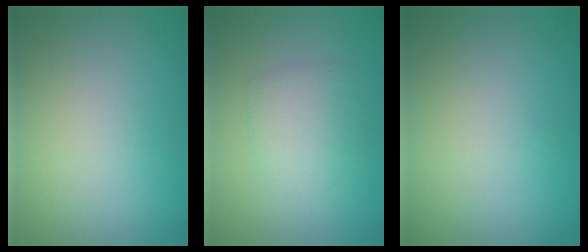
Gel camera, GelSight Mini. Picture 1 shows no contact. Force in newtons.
{"total": 2.7, "press": 2.7, "slide": 0.1}
{"total": 0.0}